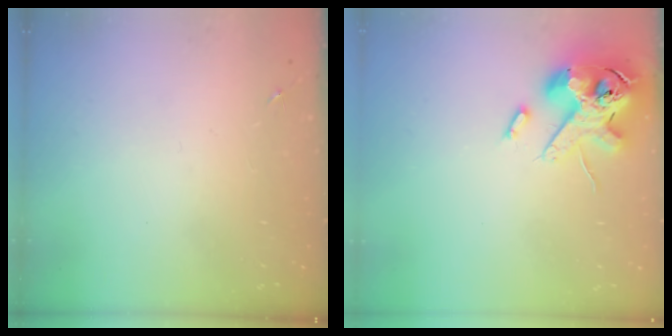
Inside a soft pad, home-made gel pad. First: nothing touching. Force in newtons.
{"total": 15.3, "press": 15.1, "slide": 2.6}